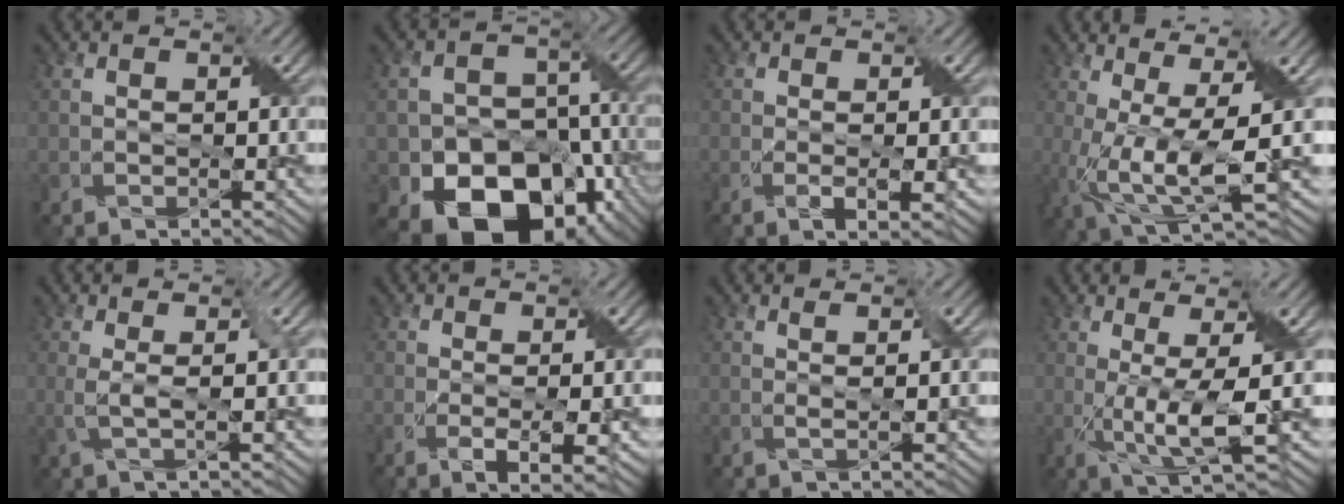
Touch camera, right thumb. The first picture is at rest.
{"total": 16.2, "force": [-8.0, 11.5, 8.1], "torque": [-0.123, -0.029, -0.128]}
{"total": 2.8, "force": [-0.5, 0.6, 2.7], "torque": [-0.053, -0.003, -0.008]}
{"total": 10.8, "force": [-1.3, 3.1, 10.3], "torque": [-0.215, -0.003, -0.009]}
{"total": 2.9, "force": [0.2, 0.6, 2.8], "torque": [-0.056, -0.001, 0.004]}
{"total": 3.6, "force": [-0.7, 0.8, 3.4], "torque": [-0.067, -0.005, -0.010]}
{"total": 1.5, "force": [0.4, 0.2, 1.4], "torque": [-0.031, -0.003, 0.002]}
{"total": 7.1, "force": [-0.4, 1.1, 7.0], "torque": [-0.138, 0.003, 0.000]}